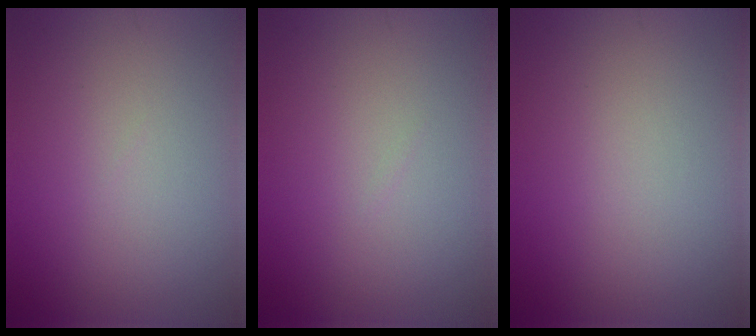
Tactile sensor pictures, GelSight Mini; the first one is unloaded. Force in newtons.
{"total": 0.0}
{"total": 0.0}